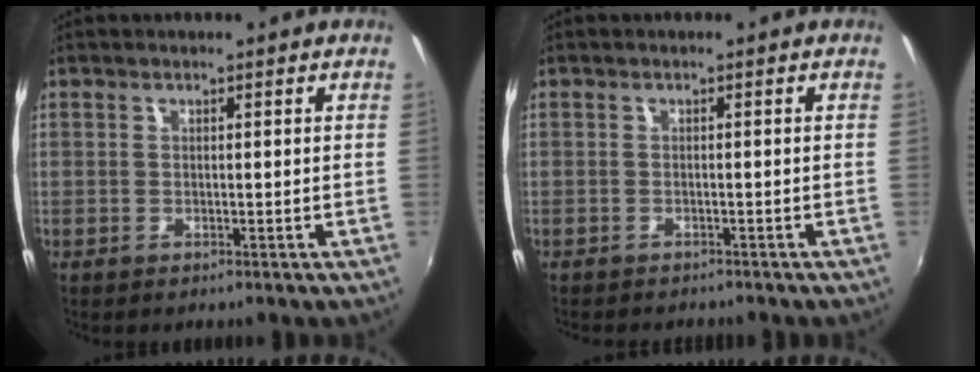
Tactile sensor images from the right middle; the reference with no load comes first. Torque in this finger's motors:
{"motor_torque": [1.07, -1.07, 0.09, 0.04]}